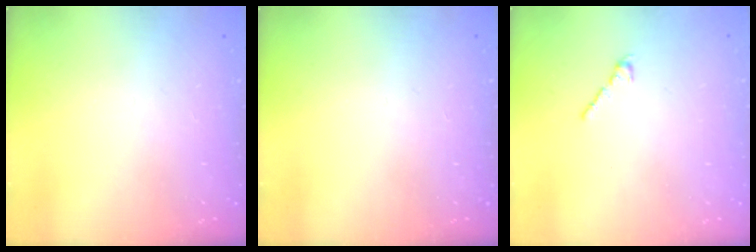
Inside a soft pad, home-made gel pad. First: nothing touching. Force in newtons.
{"total": 0.0}
{"total": 2.5, "press": 2.4, "slide": 0.7}